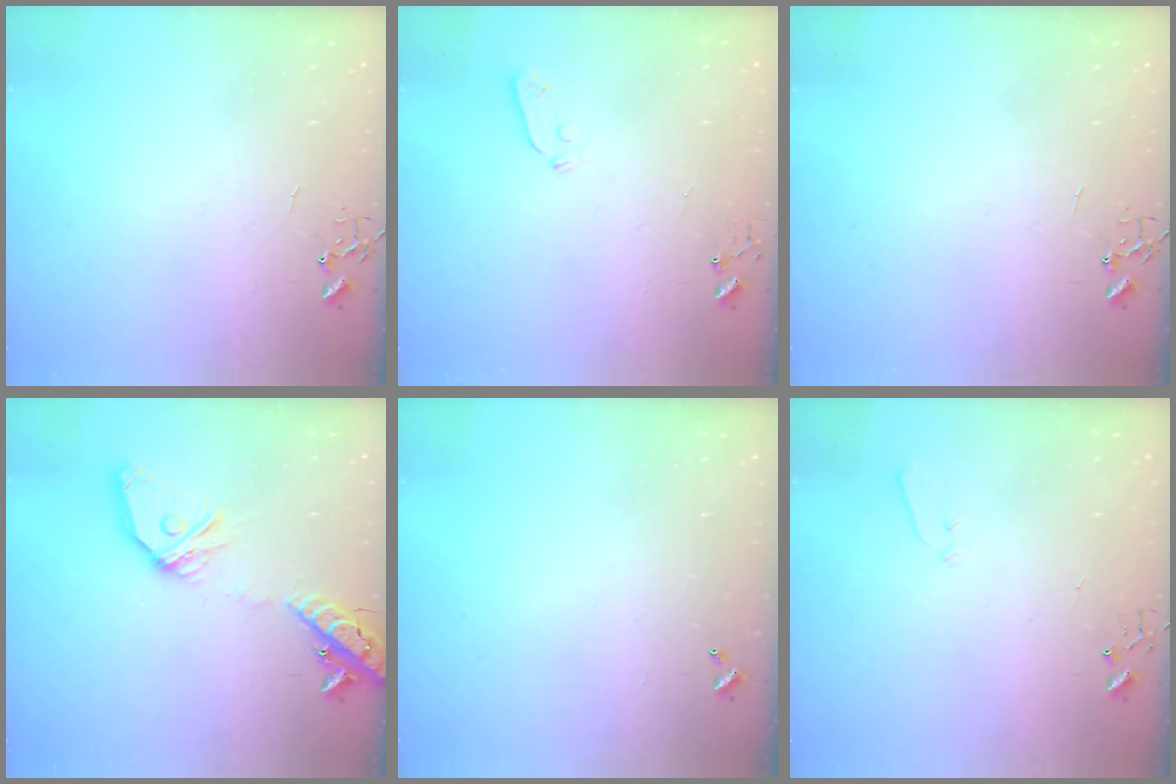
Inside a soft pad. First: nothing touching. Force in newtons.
{"total": 3.5, "press": 3.5, "slide": 0.4}
{"total": 0.0}
{"total": 18.2, "press": 18.0, "slide": 3.2}
{"total": 0.0}
{"total": 3.4, "press": 3.3, "slide": 0.5}